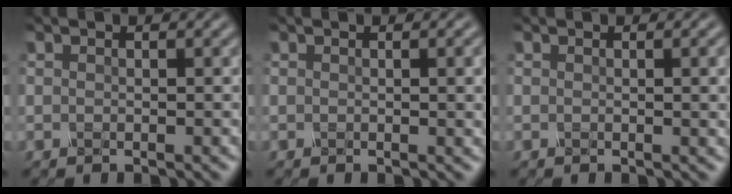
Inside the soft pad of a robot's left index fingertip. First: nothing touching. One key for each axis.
{"total": 2.6, "fx": 0.2, "fy": 0.8, "fz": 2.5, "tx": -0.021, "ty": 0.004, "tz": -0.002}
{"total": 2.6, "fx": 0.2, "fy": 0.8, "fz": 2.5, "tx": -0.021, "ty": 0.003, "tz": -0.002}